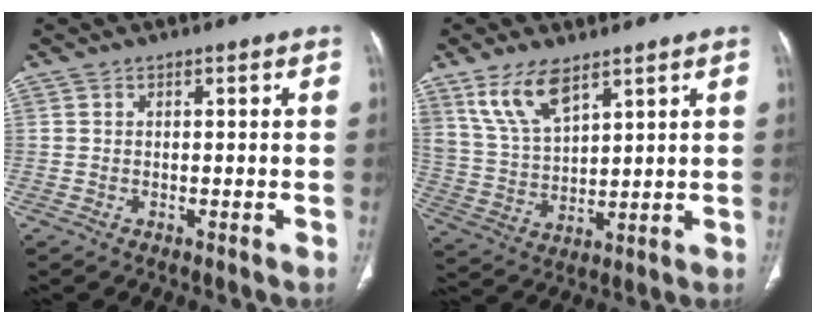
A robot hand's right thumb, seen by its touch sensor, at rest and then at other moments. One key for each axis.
{"total": 10.3, "fx": 6.7, "fy": 4.4, "fz": 6.5, "tx": -0.121, "ty": -0.028, "tz": 0.145}